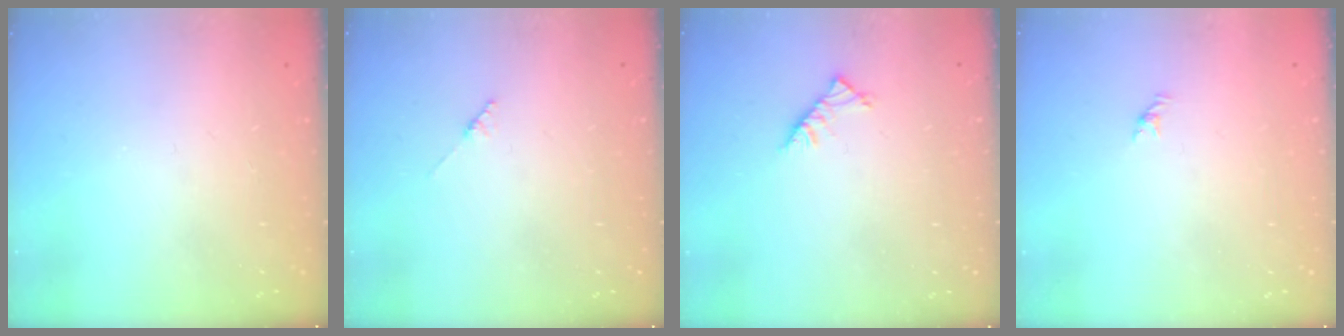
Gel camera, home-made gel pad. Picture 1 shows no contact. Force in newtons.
{"total": 1.8, "press": 1.7, "slide": 0.3}
{"total": 4.2, "press": 4.1, "slide": 0.7}
{"total": 0.5, "press": 0.3, "slide": 0.4}